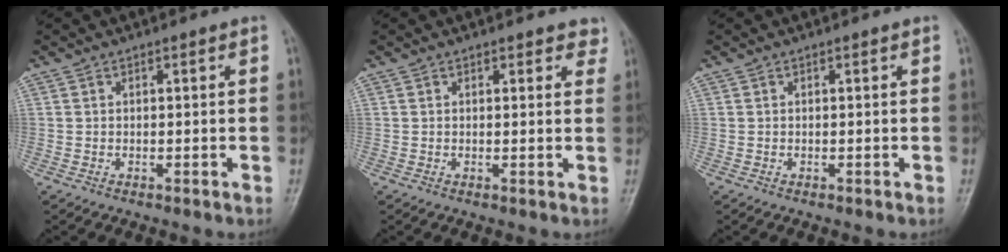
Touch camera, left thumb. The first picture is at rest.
{"total": 2.8, "force": [2.2, 1.4, 1.0], "torque": [0.019, -0.007, 0.016]}
{"total": 0.0}